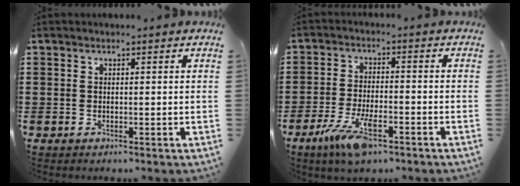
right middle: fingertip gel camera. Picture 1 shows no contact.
{"total": 7.9, "force": [-4.3, 2.5, 6.1], "torque": [-0.134, -0.009, -0.079]}